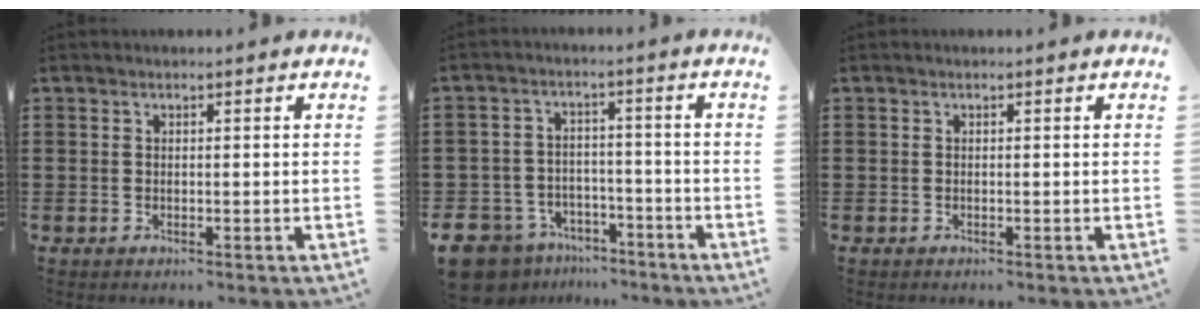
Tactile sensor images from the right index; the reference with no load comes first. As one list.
[{"total": 7.7, "force": [-6.7, 3.4, 1.6], "torque": [-0.070, 0.018, -0.137]}, {"total": 0.0}]